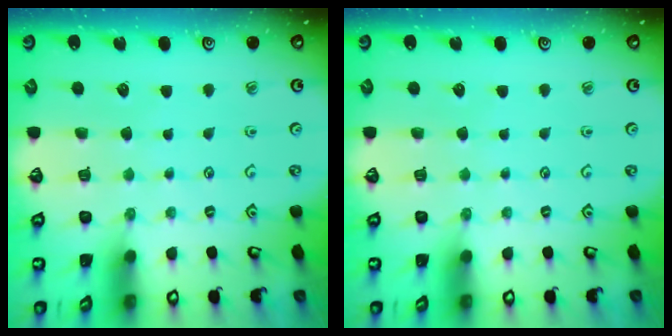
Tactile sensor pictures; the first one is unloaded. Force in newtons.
{"total": 0.0}